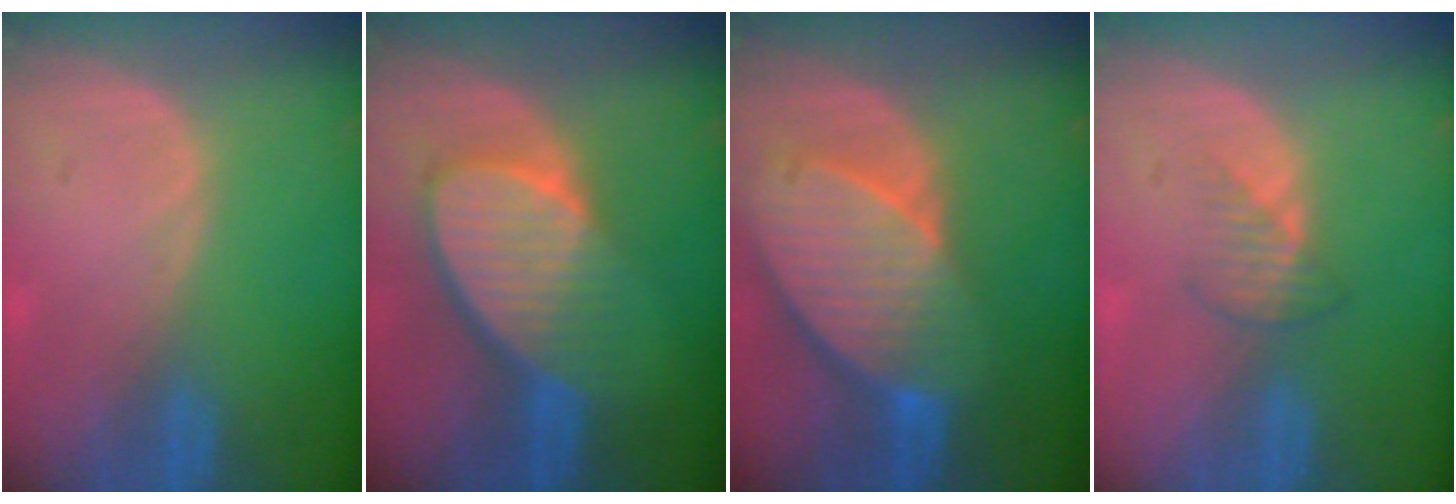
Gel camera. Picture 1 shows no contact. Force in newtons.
{"total": 9.2, "press": 8.2, "slide": 4.1}
{"total": 10.5, "press": 9.2, "slide": 5.1}
{"total": 2.5, "press": 2.5, "slide": 0.3}